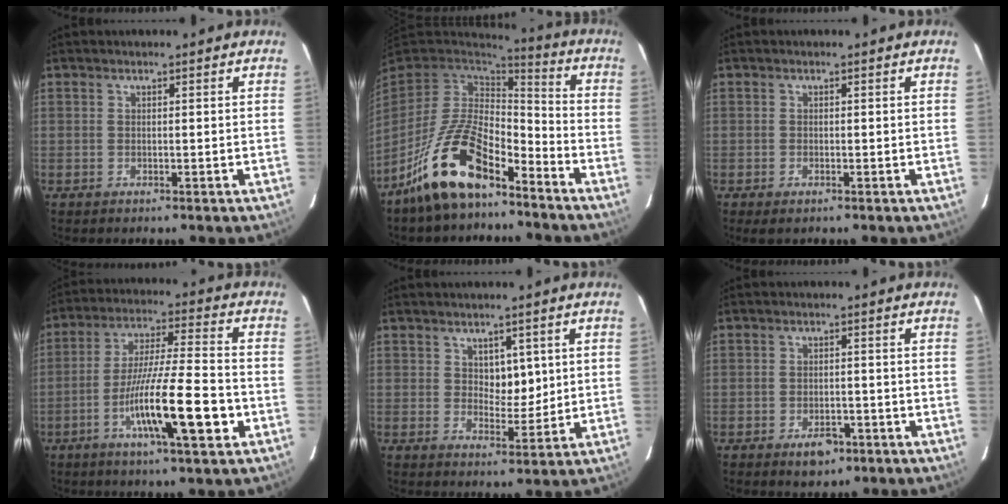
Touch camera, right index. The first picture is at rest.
{"total": 15.1, "force": [-9.8, 5.3, 10.1], "torque": [-0.202, 0.009, -0.184]}
{"total": 1.3, "force": [-0.7, 0.5, 0.9], "torque": [-0.017, -0.002, -0.005]}
{"total": 14.6, "force": [-5.0, 0.9, 13.7], "torque": [-0.241, -0.012, -0.085]}
{"total": 4.4, "force": [1.4, 2.6, 3.3], "torque": [-0.043, -0.002, 0.029]}
{"total": 3.8, "force": [-2.3, 2.1, 2.3], "torque": [-0.032, 0.001, -0.027]}